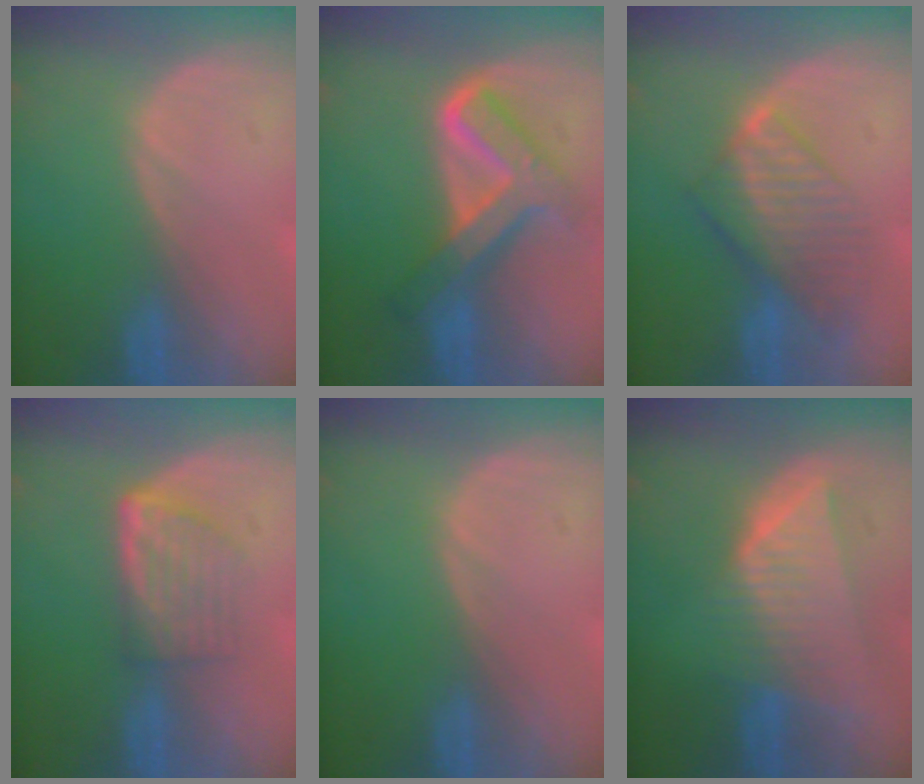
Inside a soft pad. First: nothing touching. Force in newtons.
{"total": 8.2, "press": 8.2, "slide": 0.7}
{"total": 8.1, "press": 7.1, "slide": 4.0}
{"total": 5.9, "press": 5.3, "slide": 2.6}
{"total": 0.0}
{"total": 8.0, "press": 7.3, "slide": 3.4}